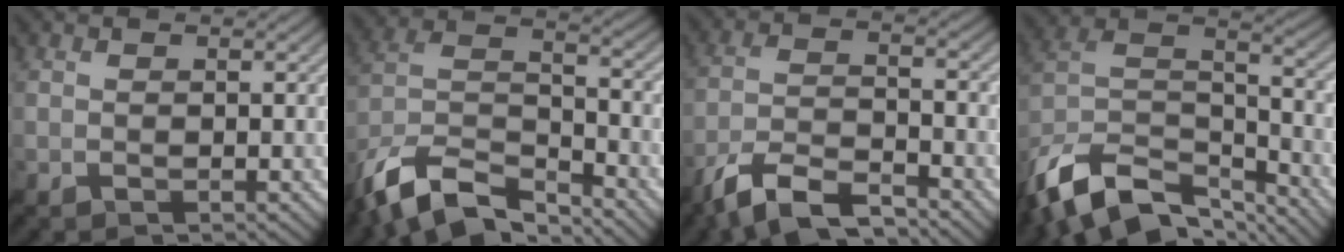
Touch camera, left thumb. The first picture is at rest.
{"total": 13.4, "force": [-10.5, 4.4, 7.0], "torque": [-0.155, -0.005, -0.208]}
{"total": 8.4, "force": [-6.7, 2.2, 4.6], "torque": [-0.094, -0.004, -0.139]}
{"total": 15.5, "force": [-11.2, 7.3, 8.0], "torque": [-0.218, -0.013, -0.188]}